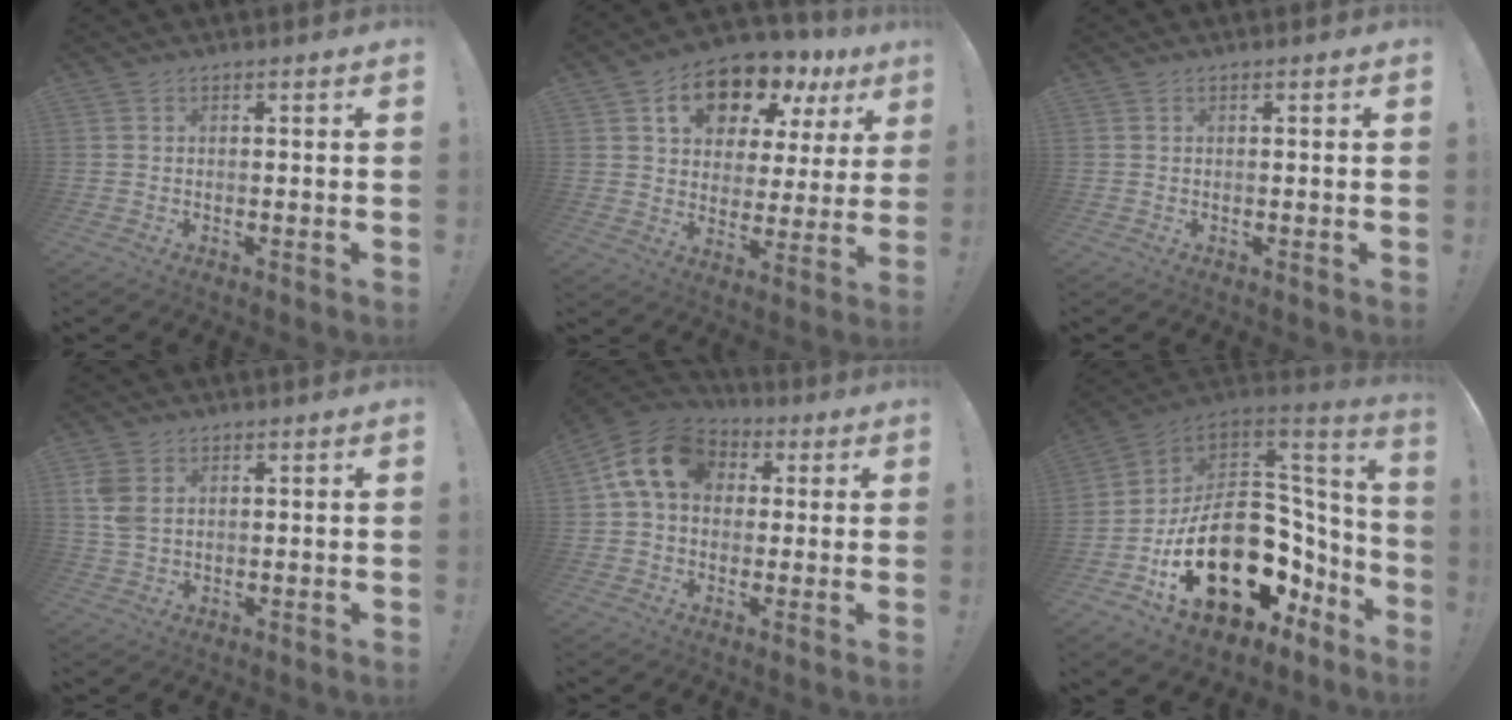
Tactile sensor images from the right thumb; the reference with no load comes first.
{"total": 14.9, "force": [9.4, 8.4, 7.9], "torque": [-0.122, -0.061, 0.163]}
{"total": 0.0}
{"total": 5.6, "force": [2.0, 3.8, 3.6], "torque": [-0.068, -0.007, 0.038]}
{"total": 14.1, "force": [3.9, 10.6, 8.5], "torque": [-0.142, 0.003, 0.077]}
{"total": 28.7, "force": [-8.1, 18.4, 20.6], "torque": [-0.332, 0.028, -0.083]}